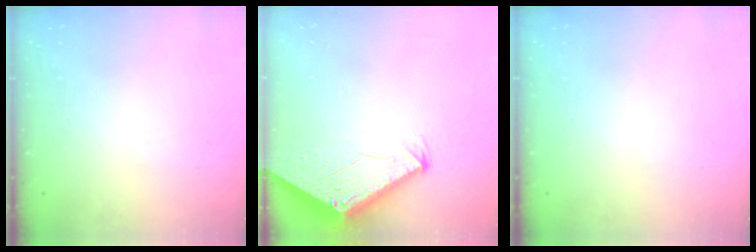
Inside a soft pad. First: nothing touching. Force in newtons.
{"total": 2.8, "press": 2.8, "slide": 0.1}
{"total": 0.0}